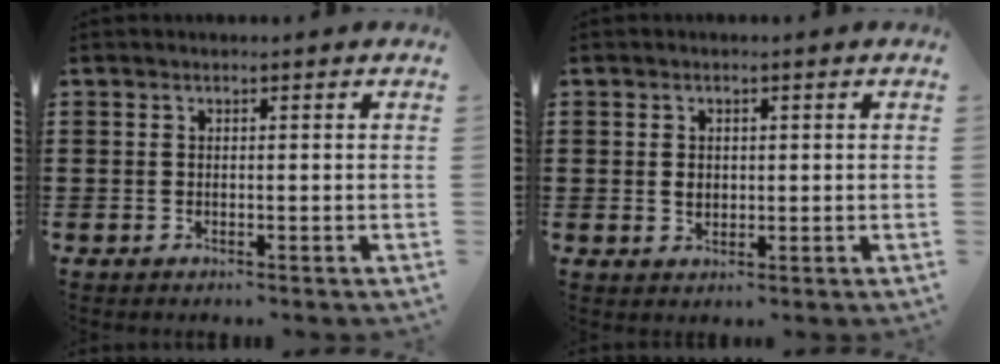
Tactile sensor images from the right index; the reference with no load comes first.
{"total": 1.8, "force": [0.1, 1.2, 1.3], "torque": [-0.027, 0.006, 0.000]}